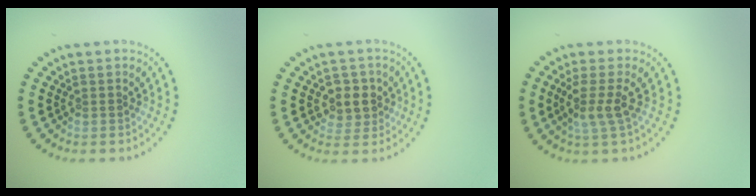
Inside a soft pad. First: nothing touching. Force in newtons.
{"total": 2.8, "press": 2.6, "slide": 0.9}
{"total": 2.6, "press": 2.0, "slide": 1.7}